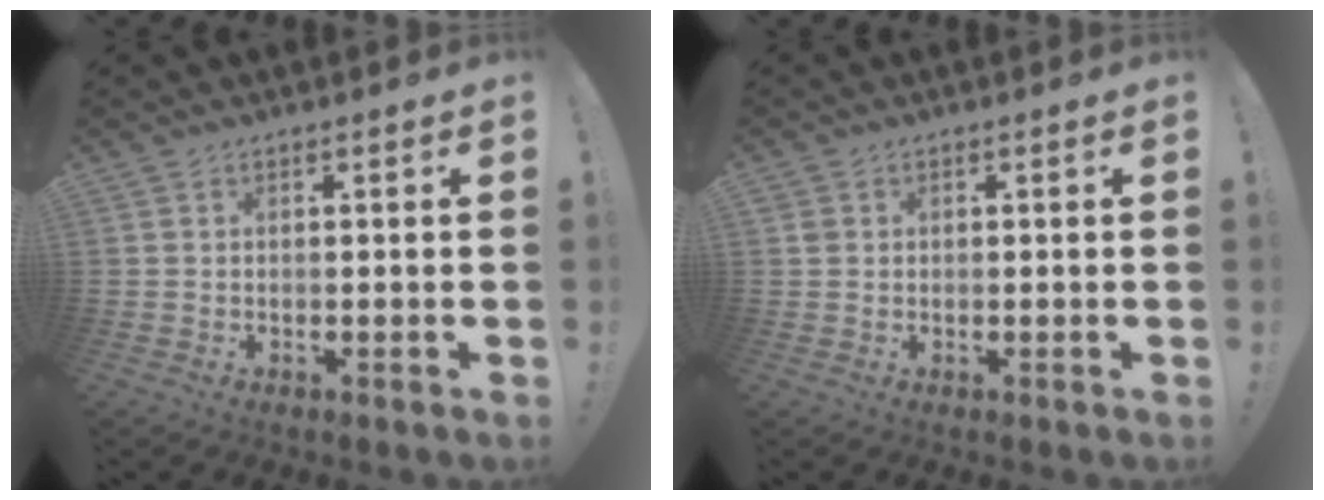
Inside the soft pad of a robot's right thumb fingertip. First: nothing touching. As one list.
[{"total": 1.5, "force": [0.7, 1.3, 0.5], "torque": [-0.010, 0.002, 0.014]}]